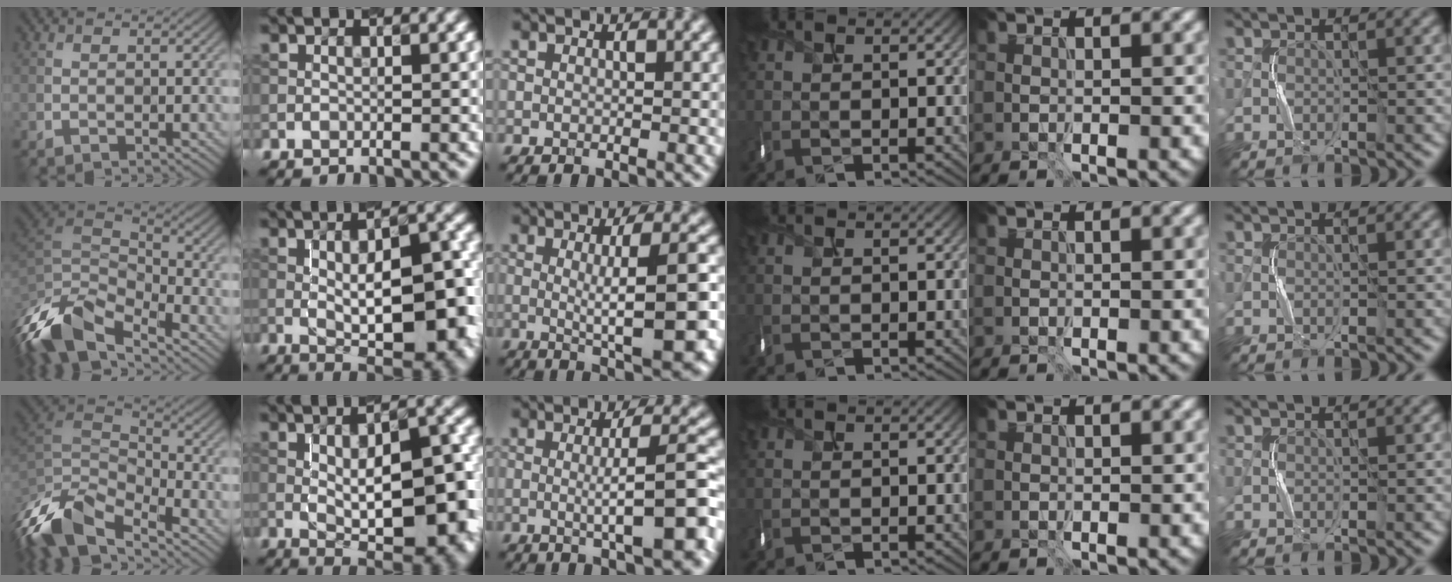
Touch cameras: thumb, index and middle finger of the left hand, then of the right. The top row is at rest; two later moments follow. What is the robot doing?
{"motion": "shake", "object": "box of matches"}